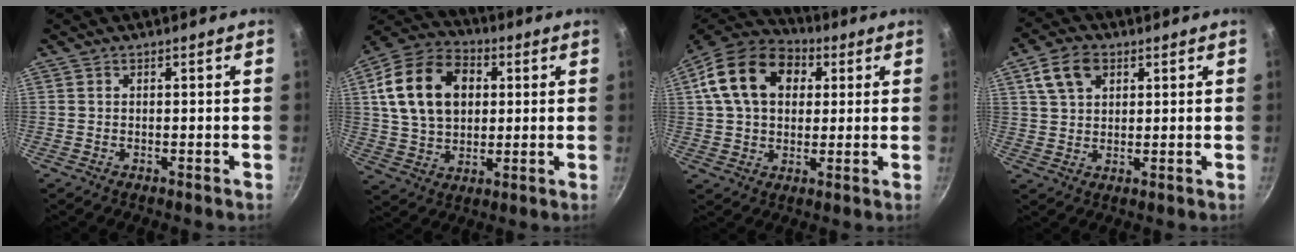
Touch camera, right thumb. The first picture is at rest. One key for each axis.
{"total": 18.3, "fx": 4.0, "fy": 13.0, "fz": 12.3, "tx": -0.199, "ty": 0.011, "tz": 0.064}
{"total": 18.2, "fx": 5.2, "fy": 12.9, "fz": 11.7, "tx": -0.190, "ty": 0.018, "tz": 0.076}
{"total": 7.9, "fx": 3.4, "fy": 5.3, "fz": 4.7, "tx": -0.074, "ty": 0.003, "tz": 0.062}